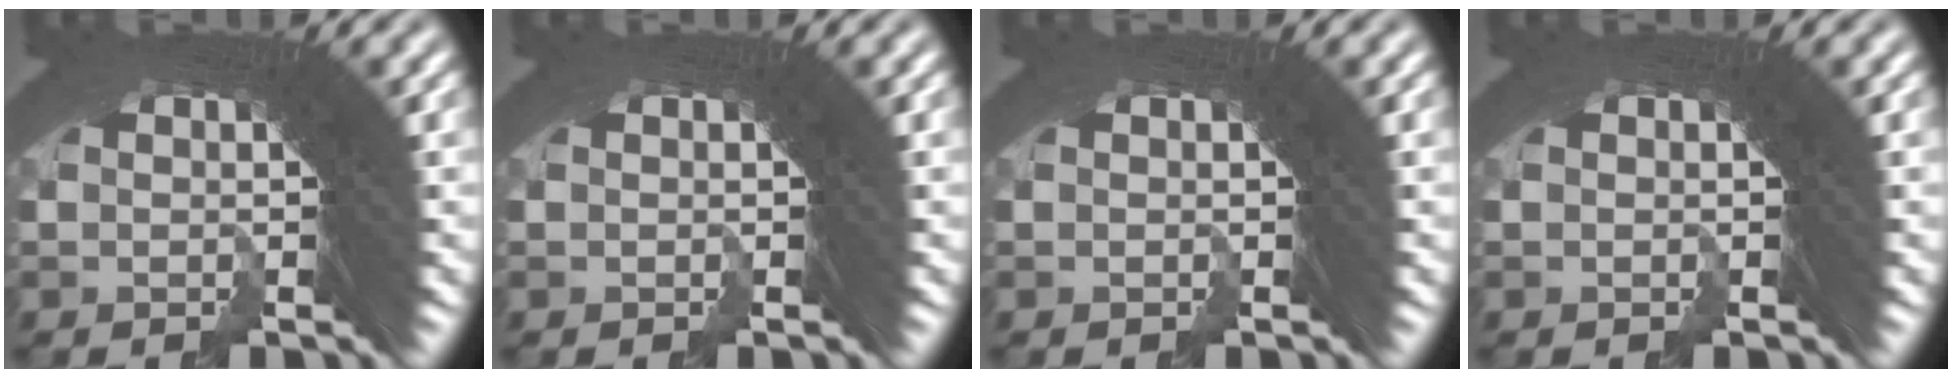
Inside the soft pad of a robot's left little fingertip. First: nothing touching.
{"total": 0.0}
{"total": 0.0}
{"total": 0.0}